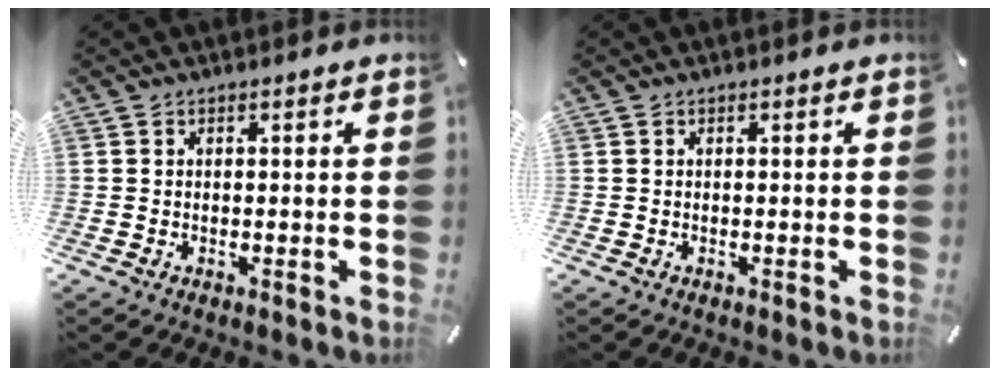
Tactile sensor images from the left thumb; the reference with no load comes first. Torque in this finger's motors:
{"motor_torque": [0.11, 0.11, 0.00, 0.00, -0.10]}